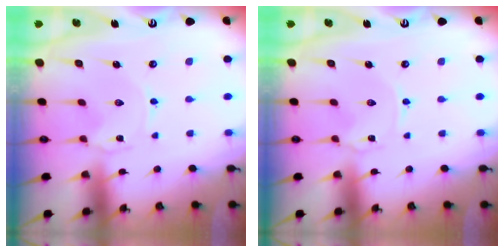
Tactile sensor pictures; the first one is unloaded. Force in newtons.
{"total": 0.0}